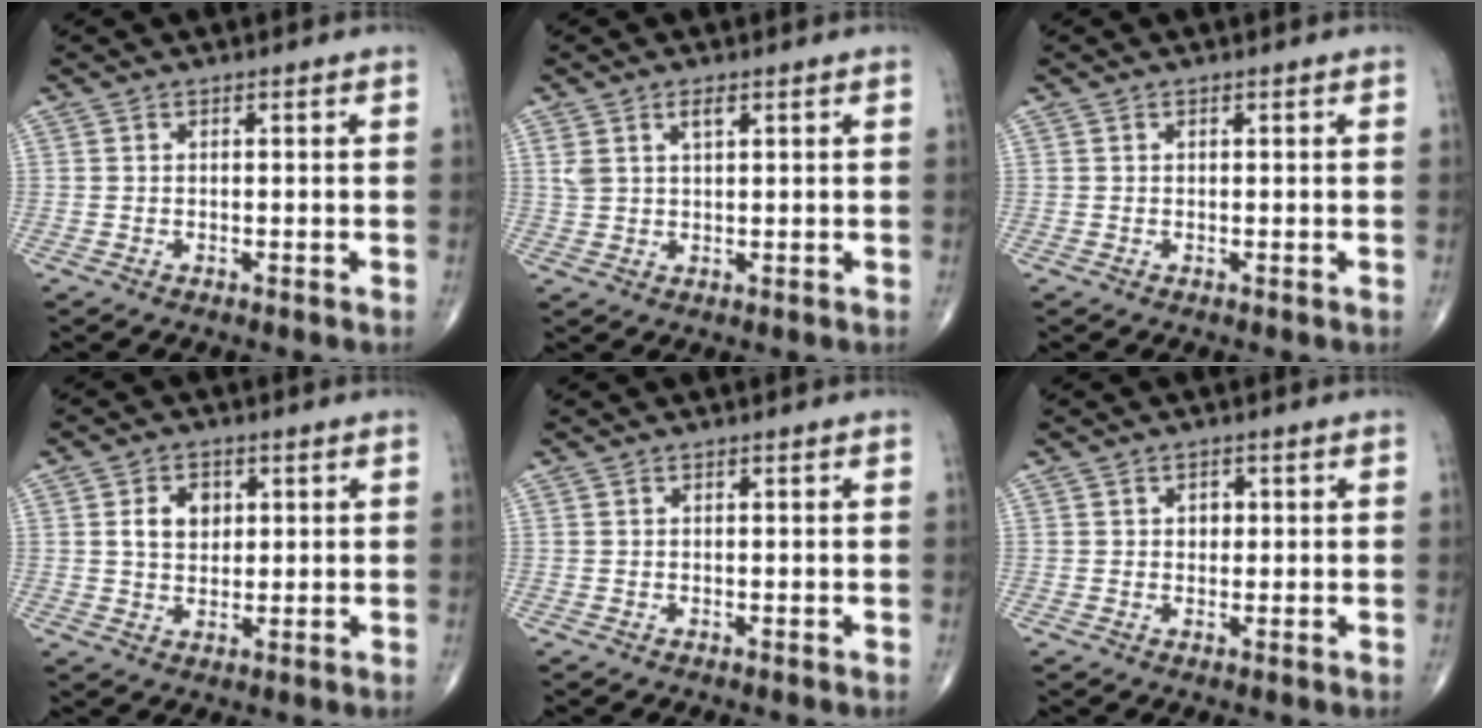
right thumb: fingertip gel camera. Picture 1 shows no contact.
{"total": 3.6, "force": [1.8, 1.6, 2.6], "torque": [-0.050, 0.000, 0.040]}
{"total": 0.0}
{"total": 5.5, "force": [1.5, 4.0, 3.5], "torque": [-0.041, -0.005, 0.025]}
{"total": 0.0}
{"total": 2.0, "force": [0.4, 1.6, 1.1], "torque": [-0.005, 0.001, 0.005]}